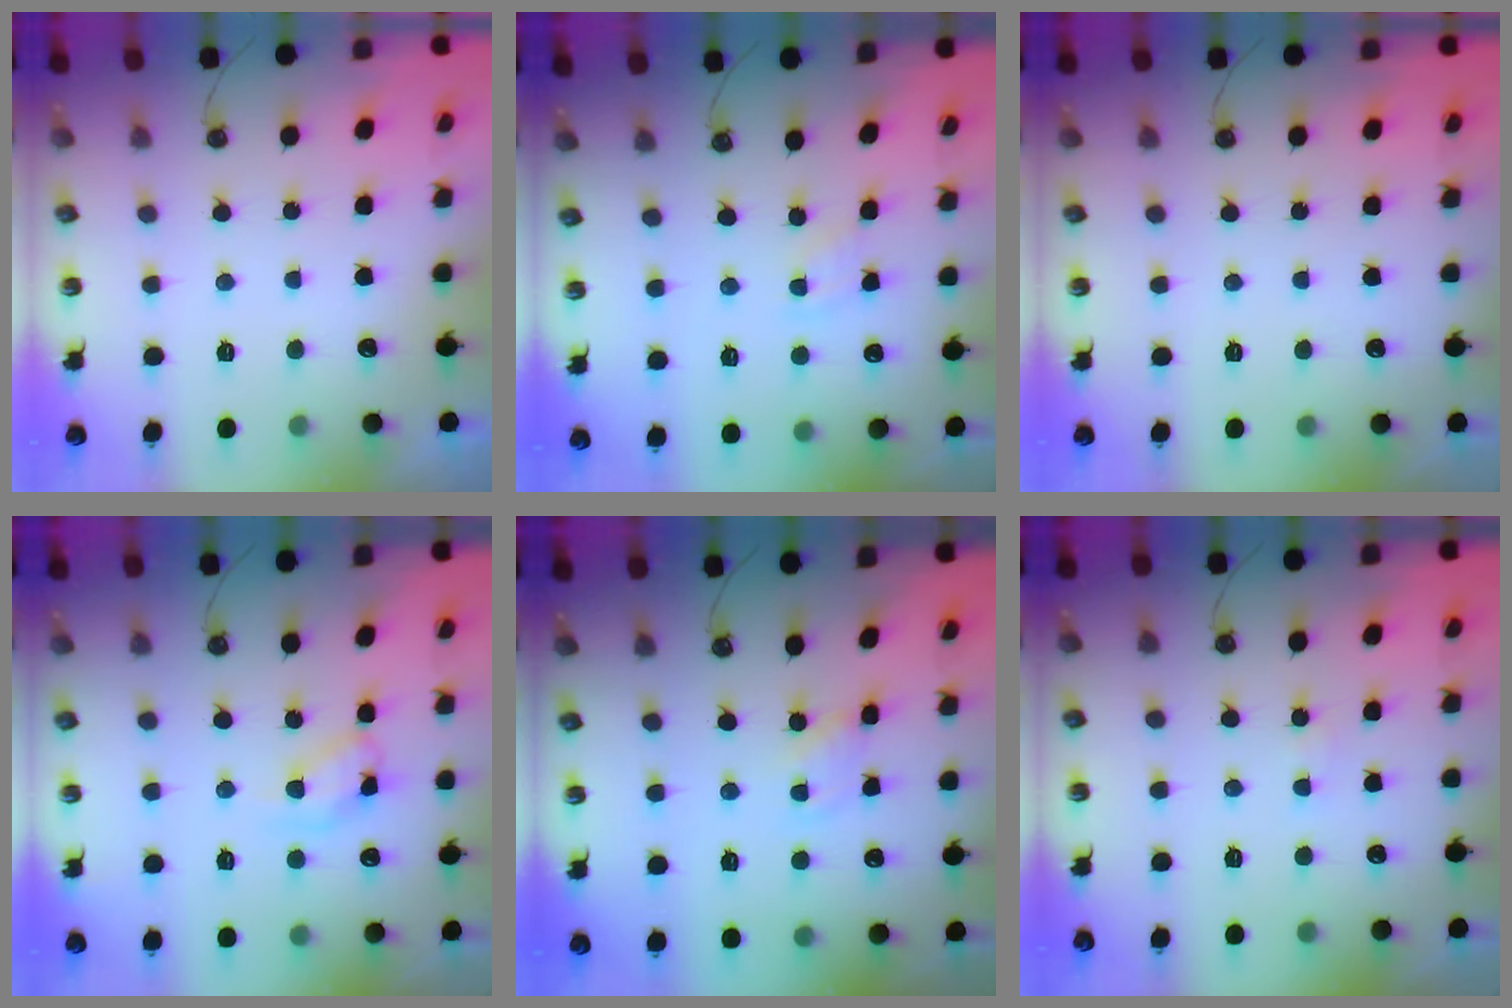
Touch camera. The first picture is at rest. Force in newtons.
{"total": 3.5, "press": 3.4, "slide": 0.5}
{"total": 0.0}
{"total": 10.7, "press": 10.6, "slide": 0.5}
{"total": 1.5, "press": 1.4, "slide": 0.2}
{"total": 1.9, "press": 1.9, "slide": 0.2}